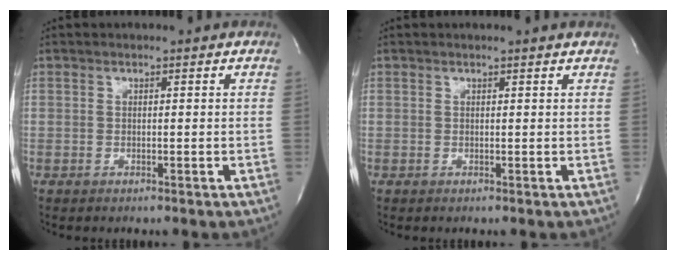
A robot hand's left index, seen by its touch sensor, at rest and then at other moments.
{"total": 1.3, "force": [1.3, -0.3, 0.3], "torque": [-0.016, -0.002, 0.013]}